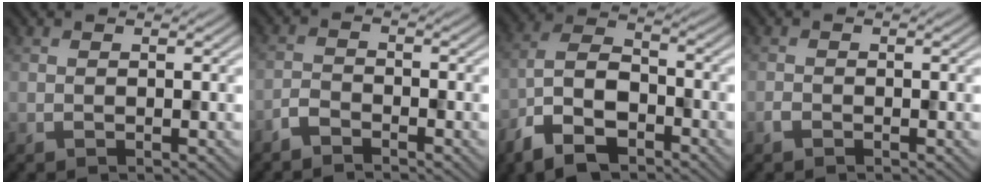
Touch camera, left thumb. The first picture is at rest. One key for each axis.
{"total": 2.2, "fx": -2.0, "fy": 0.6, "fz": 0.8, "tx": -0.017, "ty": 0.001, "tz": -0.049}
{"total": 9.7, "fx": -6.0, "fy": 4.5, "fz": 6.2, "tx": -0.126, "ty": -0.006, "tz": -0.128}
{"total": 0.8, "fx": -0.6, "fy": 0.4, "fz": 0.3, "tx": -0.007, "ty": 0.000, "tz": -0.014}